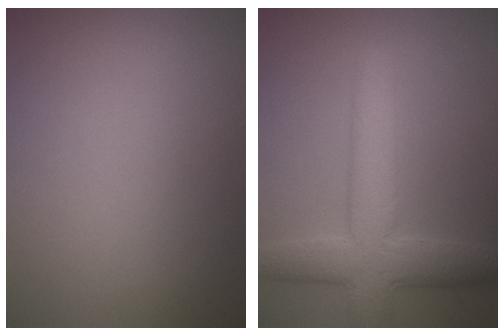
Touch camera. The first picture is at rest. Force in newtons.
{"total": 7.0, "press": 7.0, "slide": 0.3}